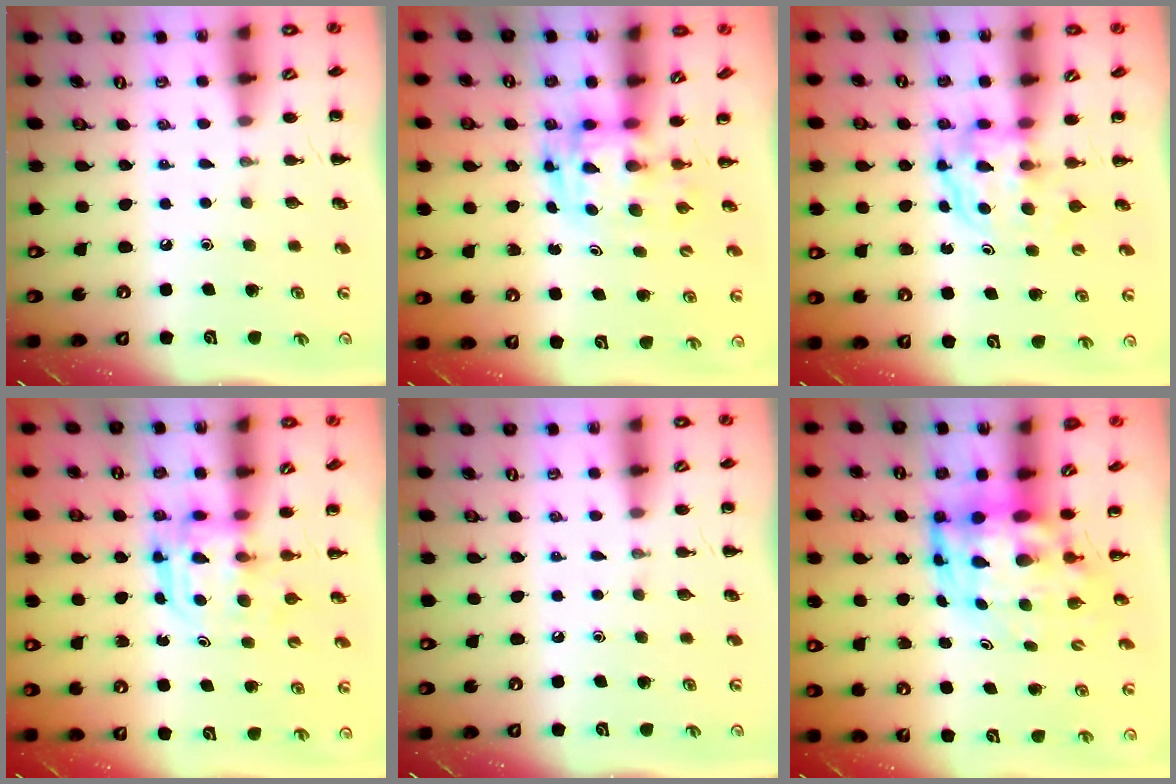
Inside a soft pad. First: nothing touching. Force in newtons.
{"total": 2.9, "press": 2.8, "slide": 0.5}
{"total": 3.9, "press": 3.9, "slide": 0.2}
{"total": 3.0, "press": 3.0, "slide": 0.2}
{"total": 0.0}
{"total": 7.2, "press": 7.0, "slide": 1.6}